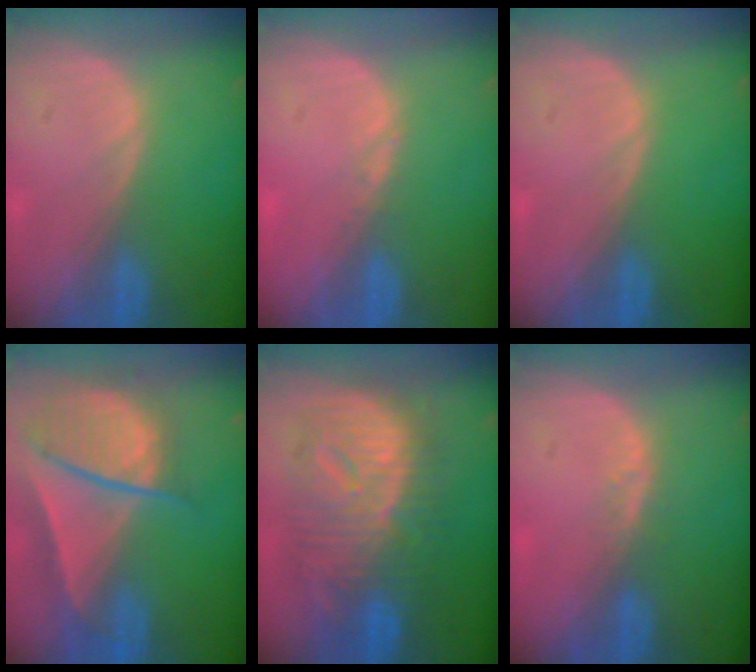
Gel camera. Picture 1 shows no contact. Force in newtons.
{"total": 0.6, "press": 0.5, "slide": 0.3}
{"total": 0.0}
{"total": 9.7, "press": 8.3, "slide": 5.1}
{"total": 12.5, "press": 12.5, "slide": 1.1}
{"total": 1.9, "press": 1.4, "slide": 1.3}